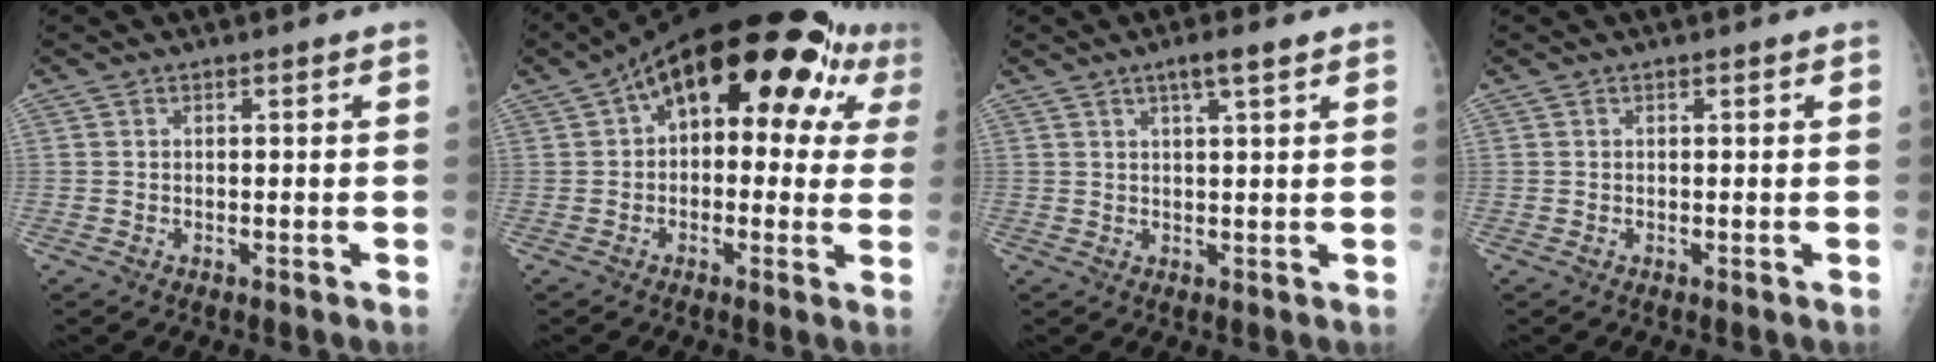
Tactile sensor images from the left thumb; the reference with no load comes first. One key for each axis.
{"total": 20.3, "fx": 7.1, "fy": 10.8, "fz": 15.7, "tx": -0.181, "ty": 0.040, "tz": 0.088}
{"total": 3.7, "fx": 2.2, "fy": 0.4, "fz": 3.0, "tx": -0.053, "ty": -0.005, "tz": 0.040}
{"total": 0.0}